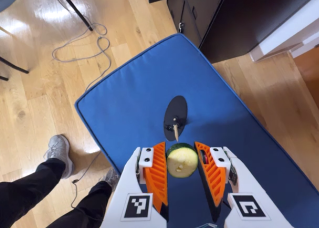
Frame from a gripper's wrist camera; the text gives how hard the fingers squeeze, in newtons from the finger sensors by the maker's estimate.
{"total": 7.2, "left": 6.3, "right": 8.1}